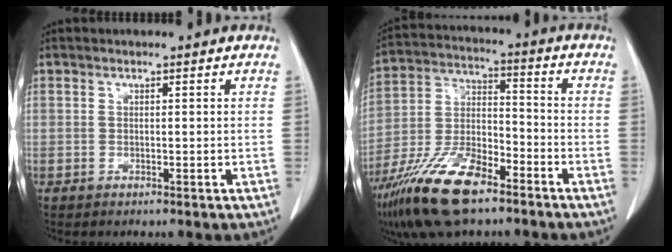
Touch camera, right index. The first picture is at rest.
{"total": 15.4, "force": [-10.2, 5.0, 10.3], "torque": [-0.210, -0.008, -0.189]}